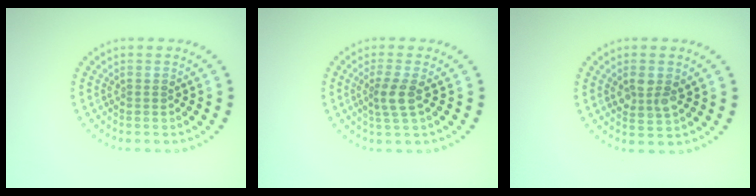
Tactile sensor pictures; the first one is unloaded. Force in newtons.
{"total": 2.3, "press": 1.7, "slide": 1.5}
{"total": 2.4, "press": 2.4, "slide": 0.4}